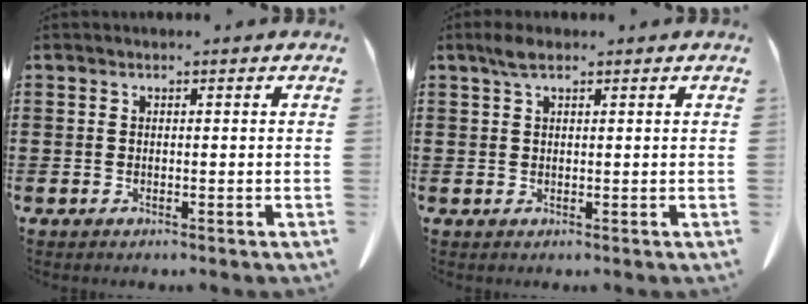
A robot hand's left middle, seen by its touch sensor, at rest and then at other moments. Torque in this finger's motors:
{"motor_torque": [1.09, 1.04, 0.45, 0.15]}